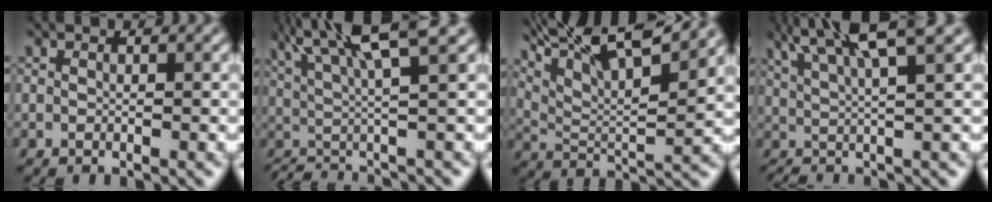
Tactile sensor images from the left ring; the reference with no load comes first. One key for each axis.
{"total": 7.4, "fx": 2.9, "fy": 1.2, "fz": 6.6, "tx": -0.088, "ty": 0.020, "tz": 0.048}
{"total": 12.1, "fx": 8.8, "fy": 2.8, "fz": 7.8, "tx": -0.152, "ty": 0.014, "tz": 0.127}
{"total": 7.4, "fx": 4.1, "fy": 1.4, "fz": 5.9, "tx": -0.085, "ty": 0.023, "tz": 0.069}